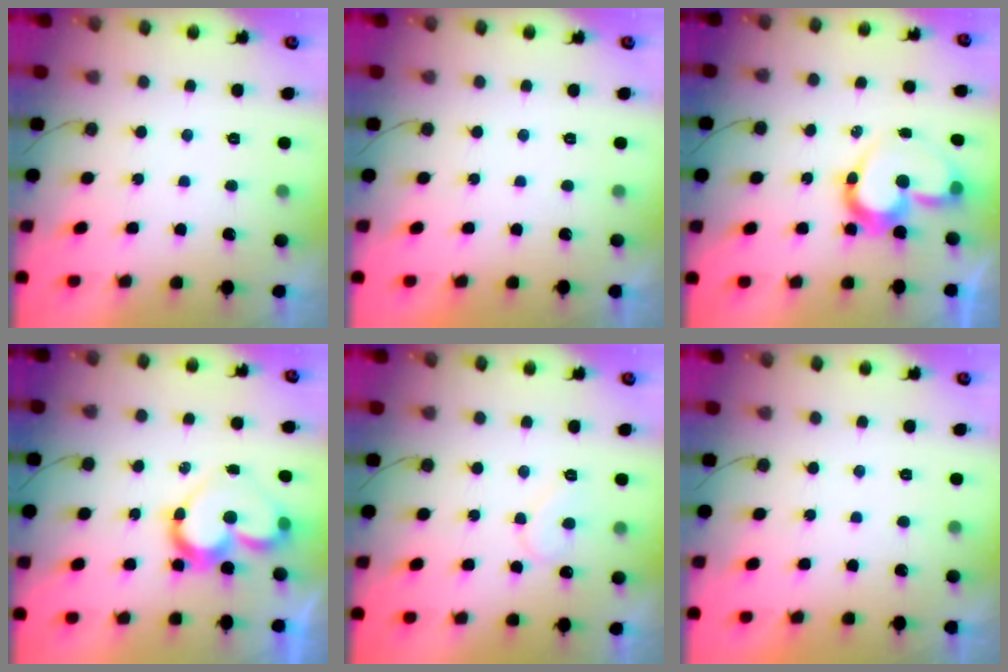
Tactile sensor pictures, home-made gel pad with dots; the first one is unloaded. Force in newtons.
{"total": 1.7, "press": 1.7, "slide": 0.0}
{"total": 12.7, "press": 12.6, "slide": 1.5}
{"total": 11.6, "press": 11.5, "slide": 1.2}
{"total": 5.7, "press": 5.7, "slide": 0.6}
{"total": 1.7, "press": 1.7, "slide": 0.0}